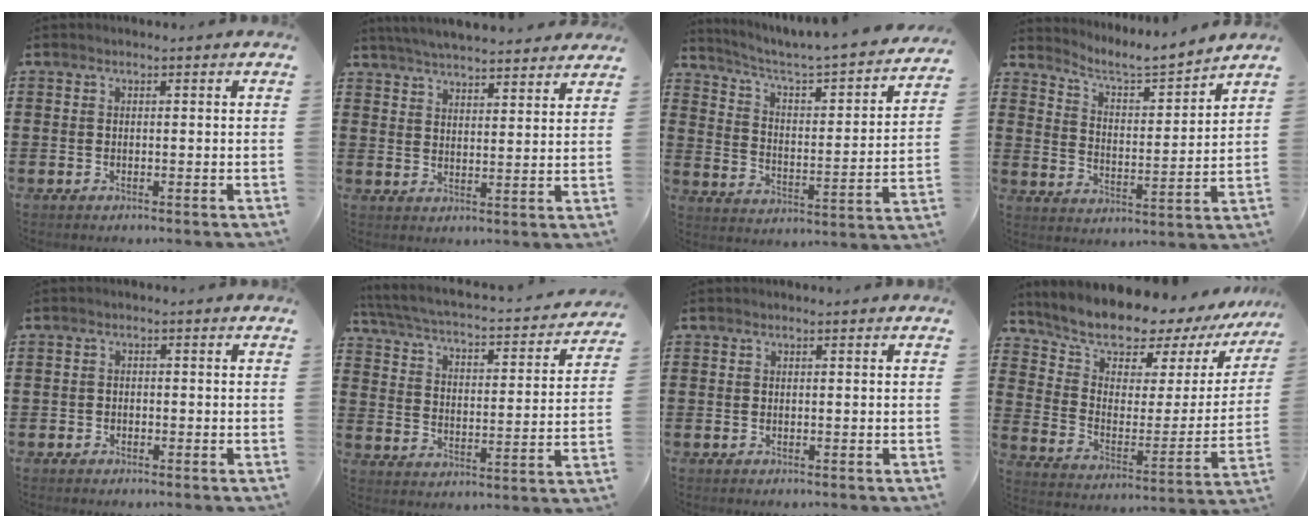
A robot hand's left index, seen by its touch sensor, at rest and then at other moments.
{"total": 4.9, "force": [4.8, -0.1, 0.8], "torque": [-0.034, -0.021, 0.087]}
{"total": 3.1, "force": [2.5, 0.4, 1.7], "torque": [-0.052, -0.036, 0.028]}
{"total": 4.5, "force": [4.3, -0.1, 1.4], "torque": [-0.050, -0.035, 0.063]}
{"total": 1.2, "force": [-1.0, 0.7, 0.0], "torque": [-0.004, 0.003, -0.022]}
{"total": 2.9, "force": [2.5, 0.2, 1.6], "torque": [-0.049, -0.027, 0.031]}
{"total": 0.0}
{"total": 7.6, "force": [7.2, 2.1, 1.5], "torque": [-0.060, -0.067, 0.119]}